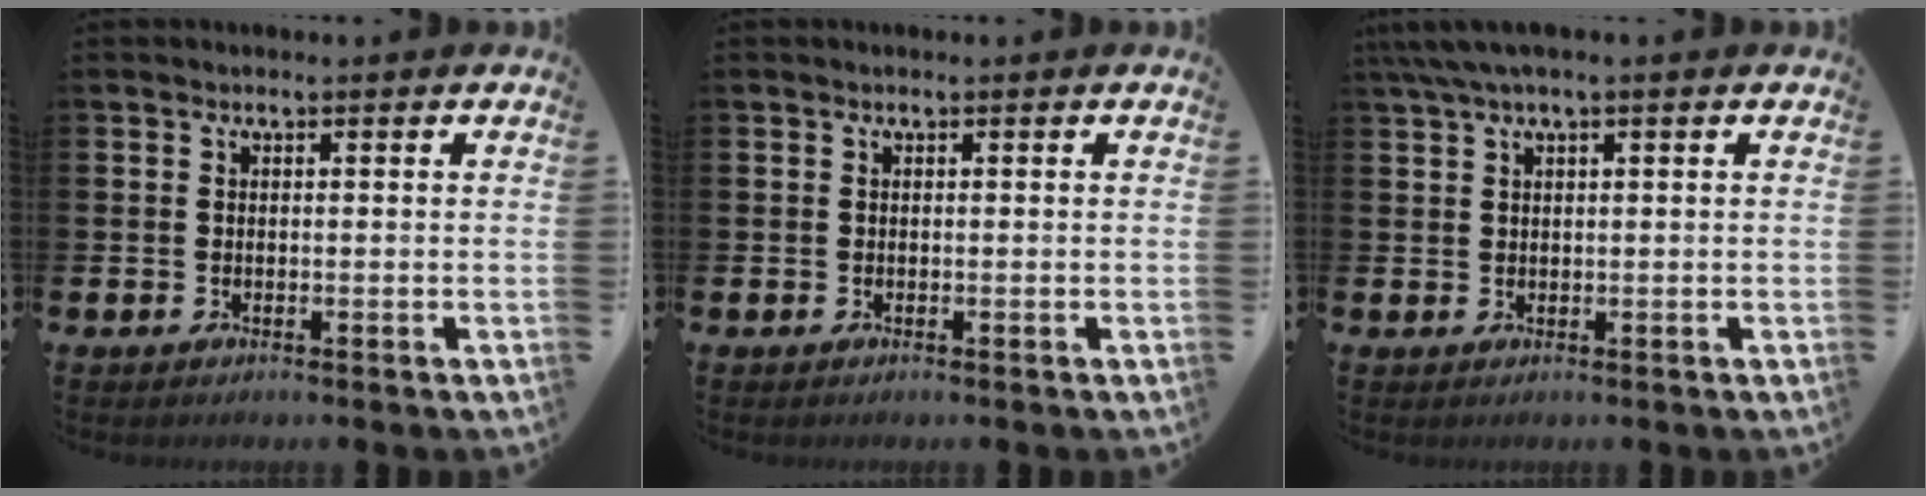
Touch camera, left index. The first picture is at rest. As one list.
[{"total": 0.0}, {"total": 2.7, "force": [1.7, 0.3, 2.1], "torque": [-0.043, 0.004, 0.031]}]